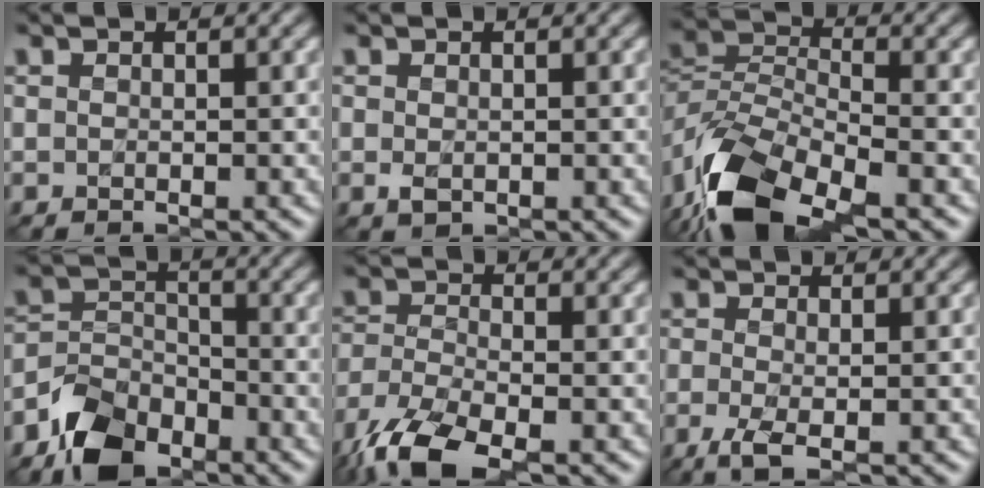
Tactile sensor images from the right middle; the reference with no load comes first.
{"total": 1.0, "force": [-0.2, 0.7, 0.7], "torque": [-0.016, -0.005, -0.002]}
{"total": 10.6, "force": [-6.5, 4.8, 6.8], "torque": [-0.133, -0.014, -0.129]}
{"total": 6.9, "force": [-4.8, 3.9, 3.0], "torque": [-0.058, -0.005, -0.100]}
{"total": 8.8, "force": [-5.7, 3.4, 5.7], "torque": [-0.135, -0.029, -0.117]}
{"total": 3.0, "force": [-1.2, 0.9, 2.6], "torque": [-0.059, -0.008, -0.027]}